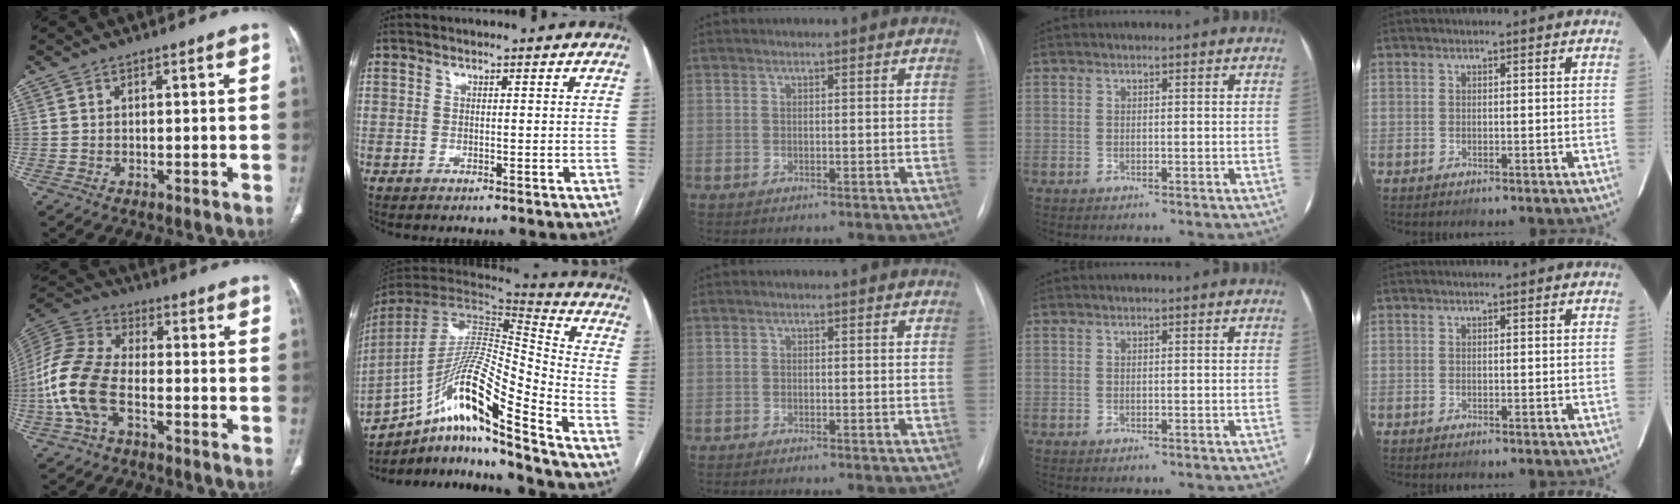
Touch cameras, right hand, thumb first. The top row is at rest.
{"thumb": {"total": 14.0, "force": [-4.3, 7.9, 10.8], "torque": [-0.243, 0.031, -0.089]}, "index": {"total": 18.5, "force": [-12.5, -0.2, 13.6], "torque": [-0.271, 0.003, -0.230]}, "middle": {"total": 2.2, "force": [-2.0, 0.0, 1.1], "torque": [-0.019, -0.006, -0.022]}}